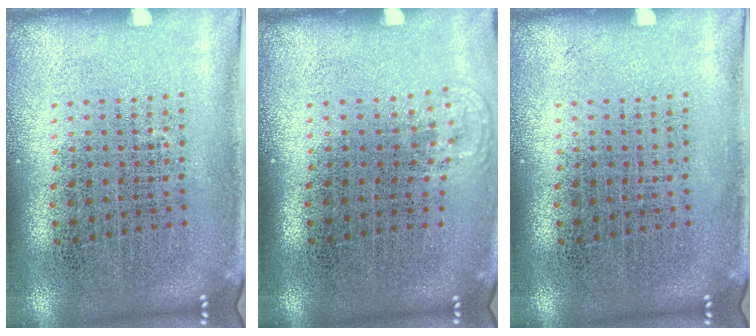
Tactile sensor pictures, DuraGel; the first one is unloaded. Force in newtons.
{"total": 0.6, "press": 0.5, "slide": 0.4}
{"total": 0.0}